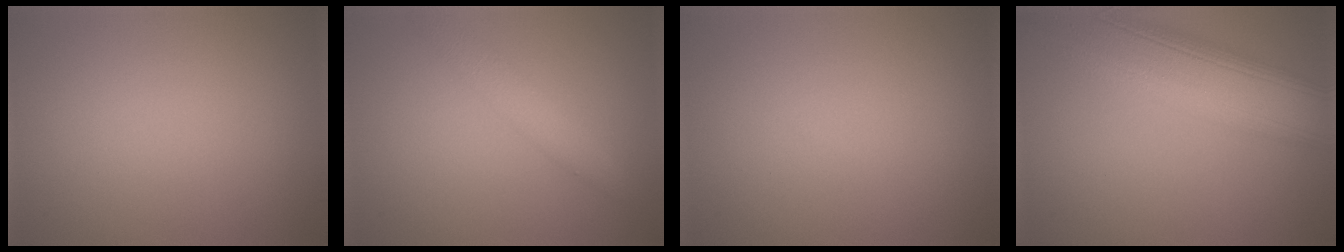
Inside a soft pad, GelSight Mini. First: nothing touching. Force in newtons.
{"total": 2.7, "press": 2.7, "slide": 0.1}
{"total": 0.0}
{"total": 12.1, "press": 12.1, "slide": 0.7}